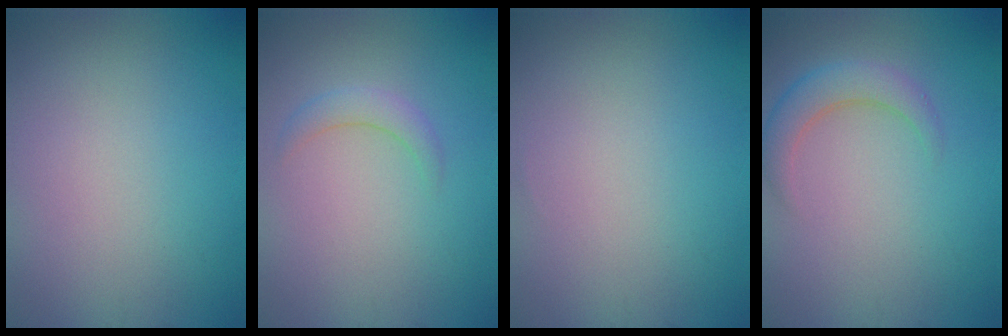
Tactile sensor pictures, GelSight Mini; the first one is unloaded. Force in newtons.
{"total": 1.7, "press": 1.6, "slide": 0.2}
{"total": 0.0}
{"total": 2.9, "press": 2.9, "slide": 0.2}